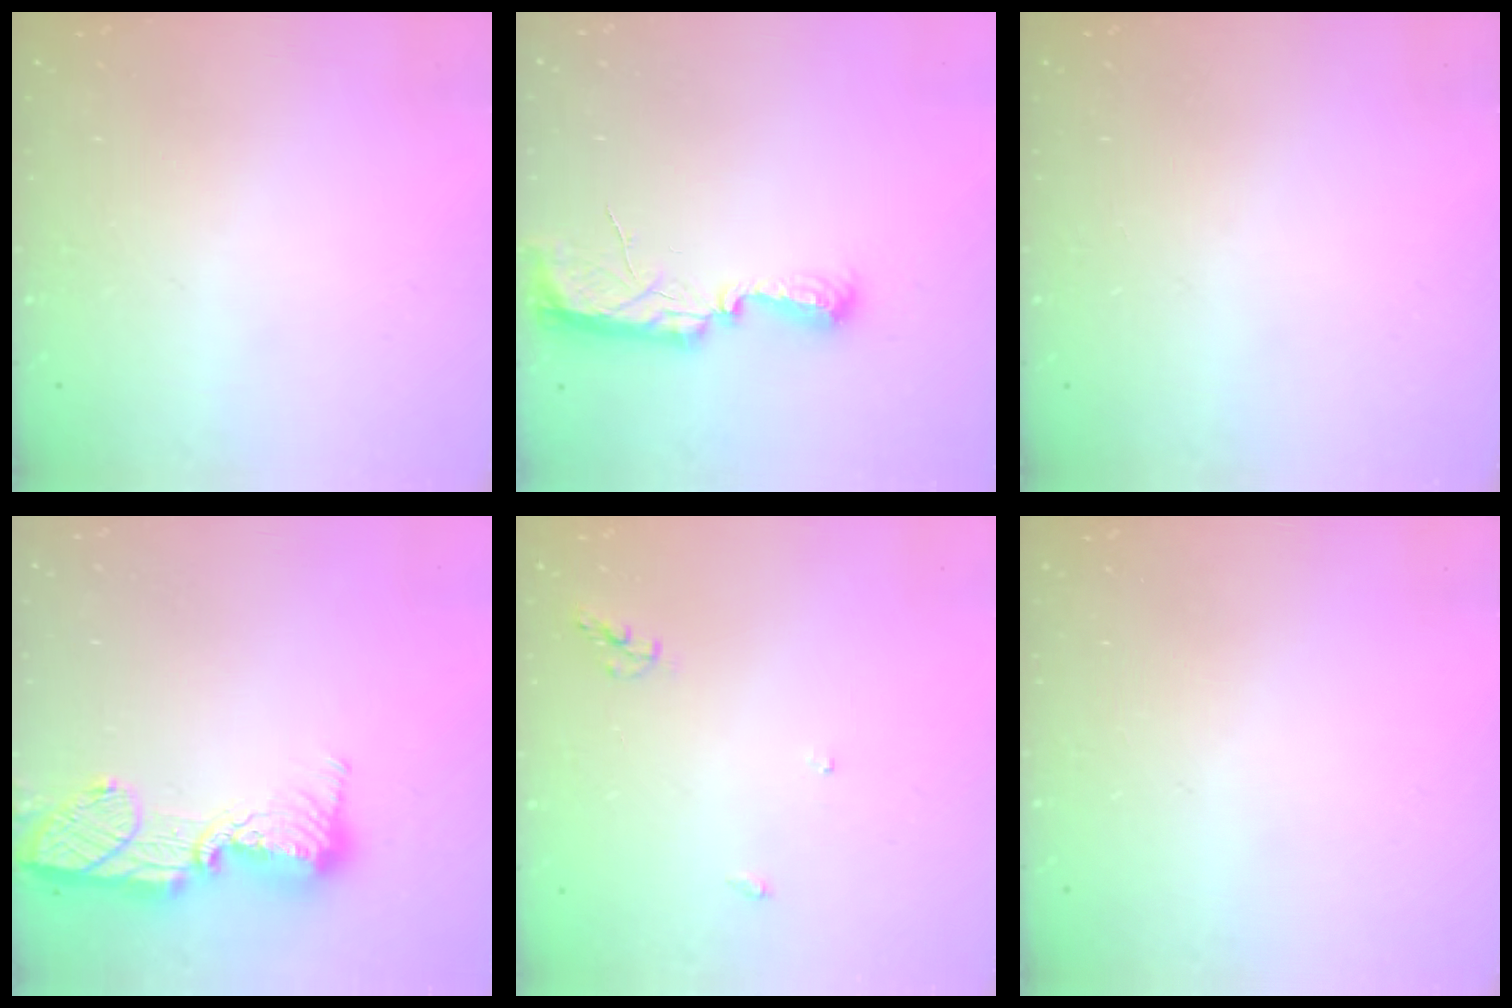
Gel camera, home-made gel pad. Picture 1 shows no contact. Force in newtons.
{"total": 10.5, "press": 9.0, "slide": 5.3}
{"total": 0.0}
{"total": 16.3, "press": 16.3, "slide": 1.3}
{"total": 5.4, "press": 5.4, "slide": 0.0}
{"total": 0.0}